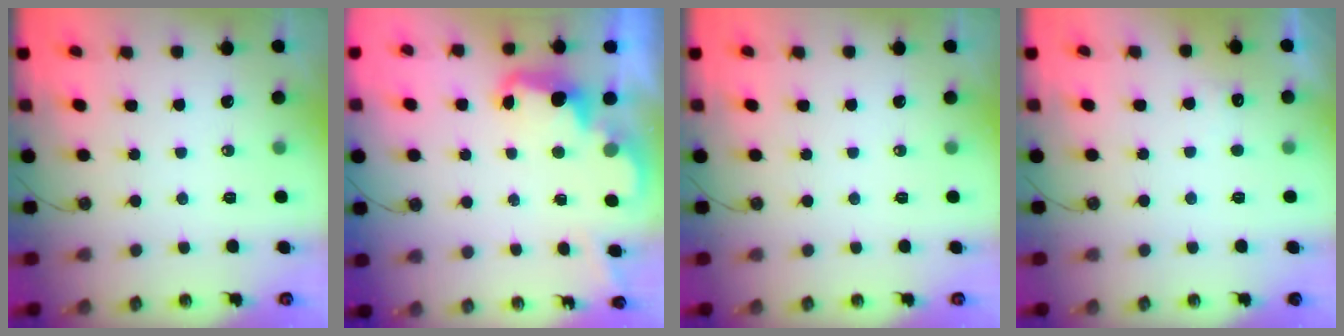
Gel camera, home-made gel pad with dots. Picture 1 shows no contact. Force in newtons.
{"total": 3.2, "press": 3.1, "slide": 0.7}
{"total": 0.0}
{"total": 4.2, "press": 4.1, "slide": 1.1}